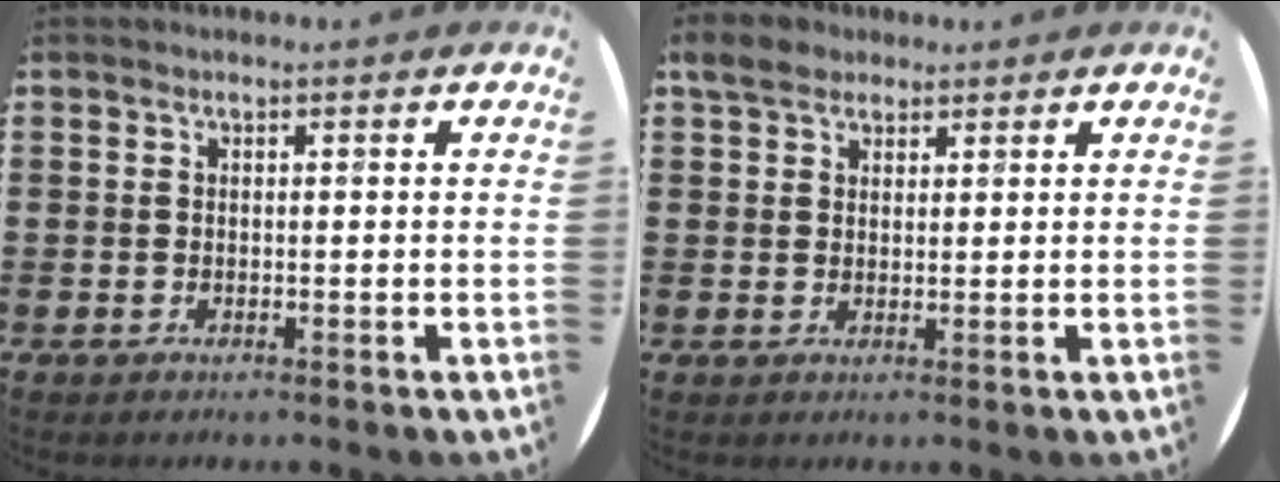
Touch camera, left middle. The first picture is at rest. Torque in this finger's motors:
{"motor_torque": [0.66, -0.61, 0.07, 0.08]}